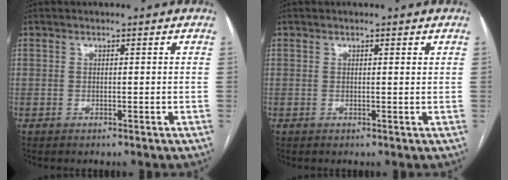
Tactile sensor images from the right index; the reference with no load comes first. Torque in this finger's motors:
{"motor_torque": [0.07, 0.10, -0.03, -0.01]}